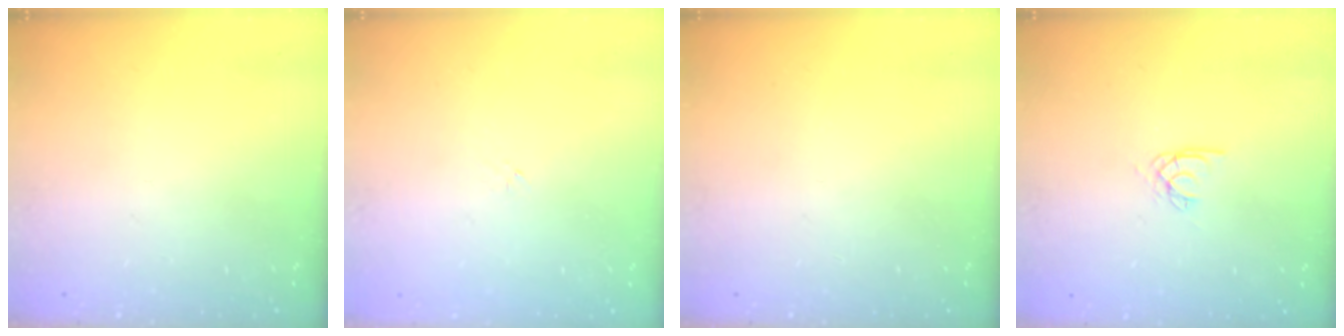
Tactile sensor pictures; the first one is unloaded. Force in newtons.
{"total": 0.7, "press": 0.5, "slide": 0.4}
{"total": 0.0}
{"total": 2.6, "press": 2.6, "slide": 0.1}